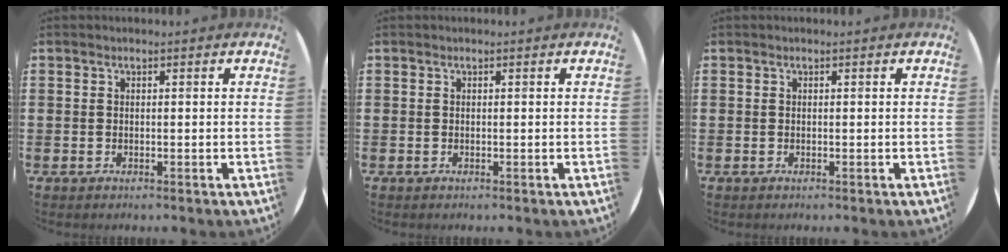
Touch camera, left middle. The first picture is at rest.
{"total": 0.0}
{"total": 0.0}